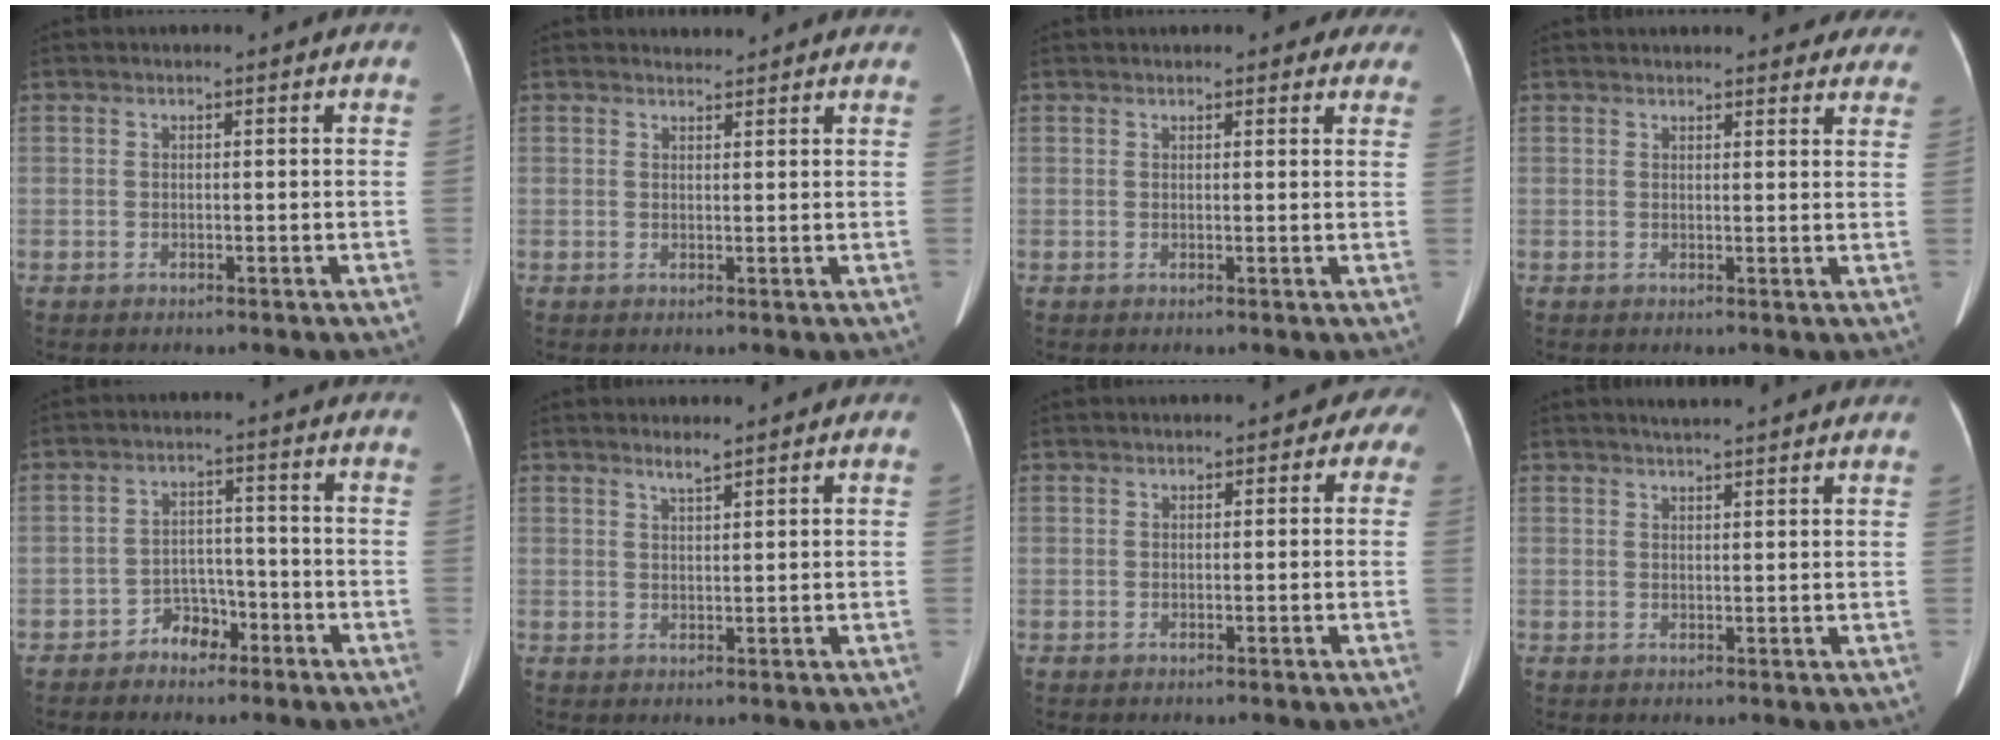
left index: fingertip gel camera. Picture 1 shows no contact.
{"total": 2.3, "force": [2.3, 0.5, -0.1], "torque": [-0.006, 0.010, 0.026]}
{"total": 5.5, "force": [4.7, 1.9, 2.0], "torque": [-0.005, 0.016, 0.045]}
{"total": 13.9, "force": [12.8, 3.7, 4.1], "torque": [-0.023, 0.016, 0.137]}
{"total": 4.4, "force": [-3.2, 2.6, 1.6], "torque": [-0.021, 0.015, -0.051]}
{"total": 1.5, "force": [1.2, -0.1, 0.7], "torque": [-0.016, 0.000, 0.025]}
{"total": 2.7, "force": [0.1, 2.2, 1.7], "torque": [-0.001, 0.017, -0.007]}
{"total": 6.4, "force": [5.9, 0.2, 2.6], "torque": [-0.037, 0.025, 0.068]}